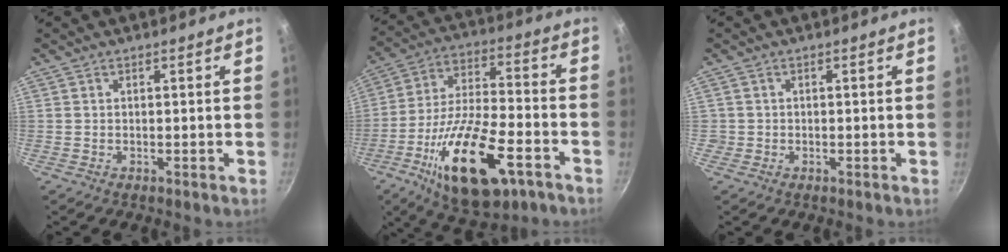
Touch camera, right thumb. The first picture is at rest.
{"total": 22.2, "force": [-10.0, 9.0, 17.7], "torque": [-0.304, 0.026, -0.168]}
{"total": 1.1, "force": [-0.2, 1.1, 0.0], "torque": [0.004, 0.006, -0.003]}